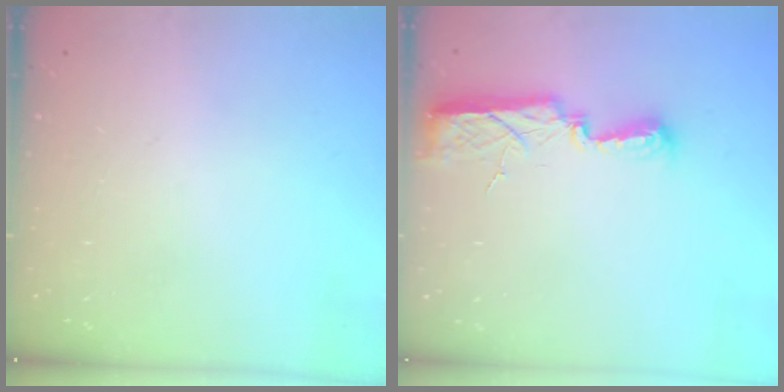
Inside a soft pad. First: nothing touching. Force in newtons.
{"total": 7.5, "press": 7.5, "slide": 0.8}